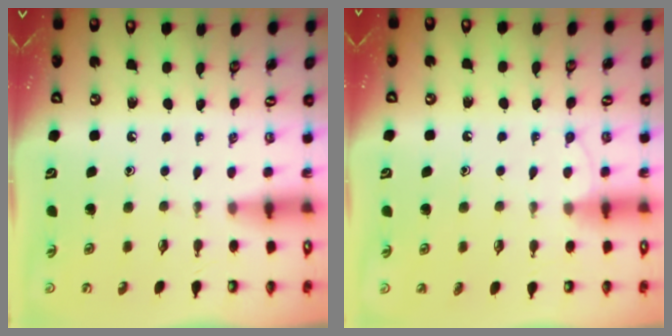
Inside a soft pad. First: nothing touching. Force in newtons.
{"total": 5.8, "press": 5.8, "slide": 0.6}